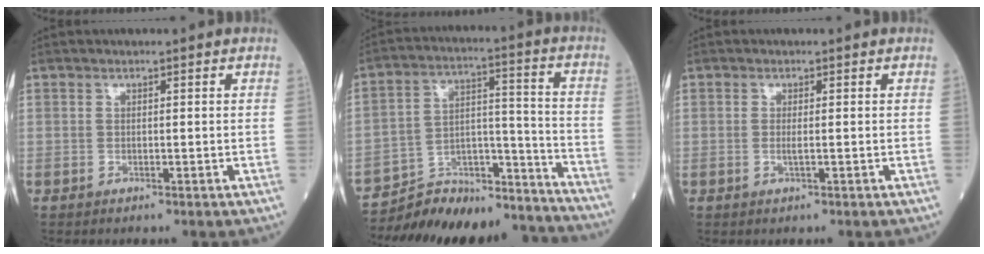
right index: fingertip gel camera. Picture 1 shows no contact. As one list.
[{"total": 19.6, "force": [-18.9, 3.4, 3.9], "torque": [-0.066, 0.036, -0.288]}, {"total": 1.1, "force": [-0.2, 0.0, 1.1], "torque": [-0.022, -0.002, -0.006]}]